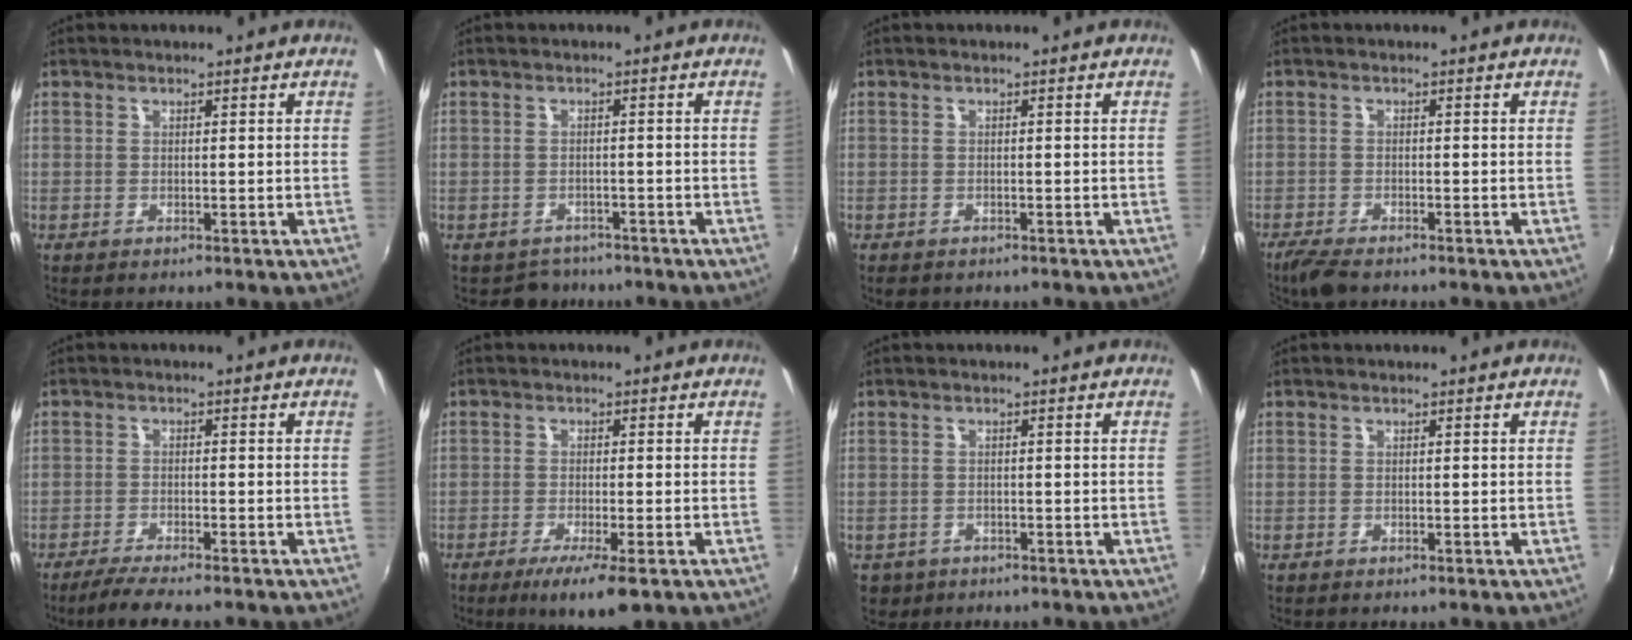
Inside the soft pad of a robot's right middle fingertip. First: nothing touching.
{"total": 3.7, "force": [-3.0, 2.1, -0.1], "torque": [-0.011, -0.004, -0.047]}
{"total": 1.6, "force": [-1.3, 0.9, 0.6], "torque": [-0.015, -0.007, -0.019]}
{"total": 4.5, "force": [-3.7, 1.0, 2.4], "torque": [-0.063, -0.018, -0.072]}
{"total": 5.3, "force": [-4.4, 0.2, 2.8], "torque": [-0.072, -0.014, -0.078]}
{"total": 6.5, "force": [-3.8, 1.0, 5.1], "torque": [-0.100, -0.021, -0.061]}
{"total": 4.1, "force": [-1.7, 3.5, 1.5], "torque": [-0.039, -0.007, -0.021]}
{"total": 0.0}